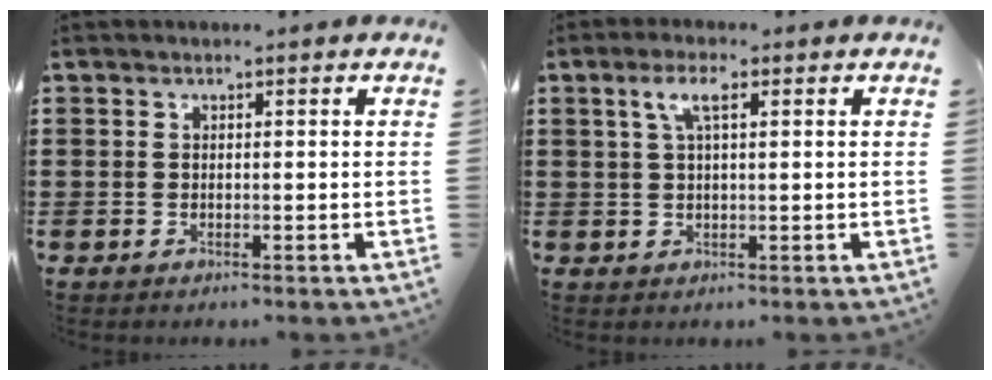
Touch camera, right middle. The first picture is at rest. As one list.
[{"total": 3.9, "force": [1.7, 1.1, 3.4], "torque": [-0.073, 0.010, 0.026]}]